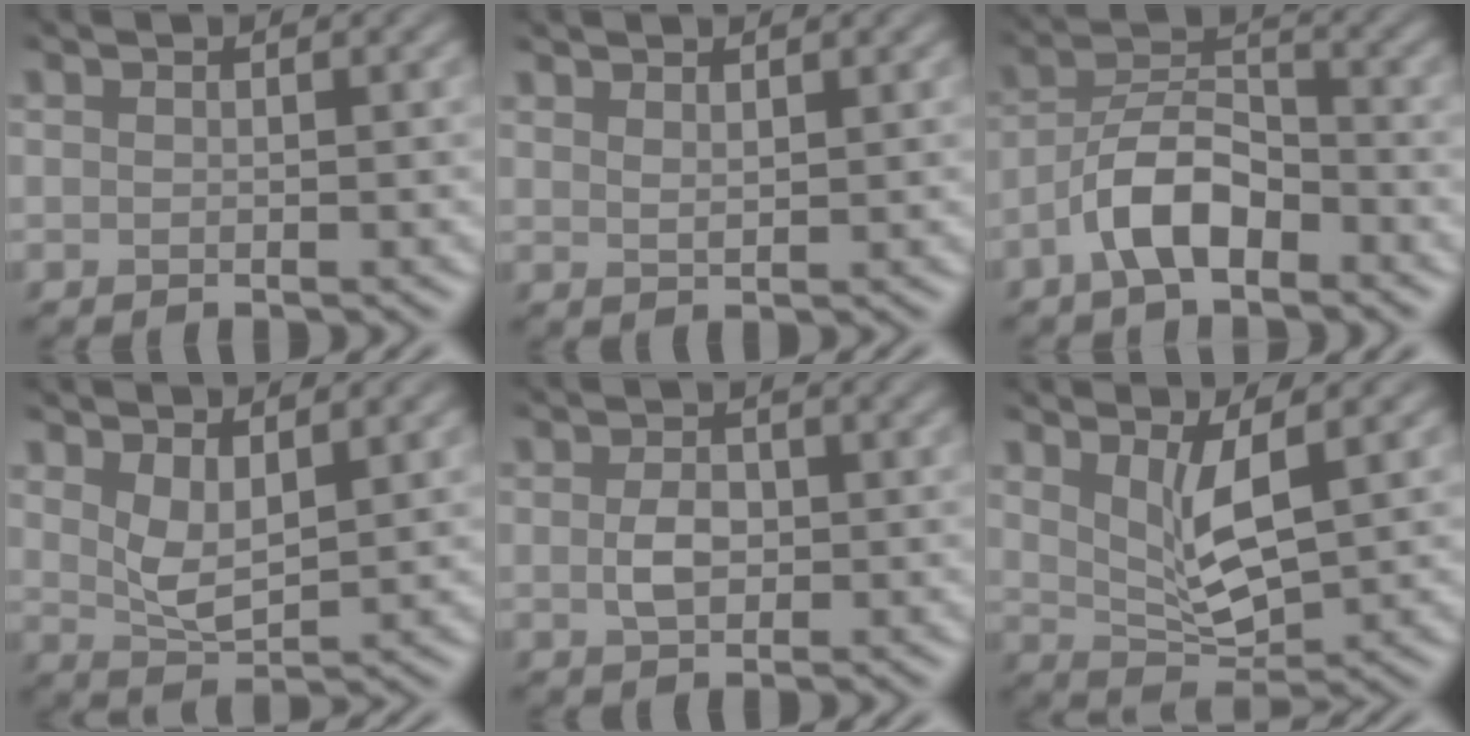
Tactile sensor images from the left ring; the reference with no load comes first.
{"total": 1.1, "force": [1.0, -0.1, 0.4], "torque": [-0.002, 0.001, 0.020]}
{"total": 5.0, "force": [-3.4, 1.8, 3.2], "torque": [-0.052, 0.011, -0.073]}
{"total": 2.7, "force": [1.2, 1.0, 2.2], "torque": [-0.046, -0.010, 0.025]}
{"total": 1.7, "force": [-0.6, 1.1, 1.2], "torque": [-0.023, -0.002, -0.012]}
{"total": 3.5, "force": [1.2, 0.7, 3.2], "torque": [-0.066, -0.015, 0.027]}